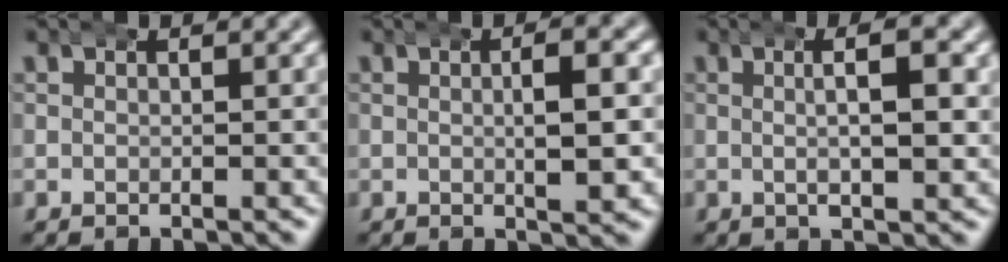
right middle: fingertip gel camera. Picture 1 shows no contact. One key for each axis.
{"total": 3.1, "fx": 0.5, "fy": 0.7, "fz": 3.0, "tx": -0.040, "ty": 0.010, "tz": 0.001}
{"total": 4.7, "fx": 1.2, "fy": 1.2, "fz": 4.4, "tx": -0.058, "ty": 0.017, "tz": 0.014}